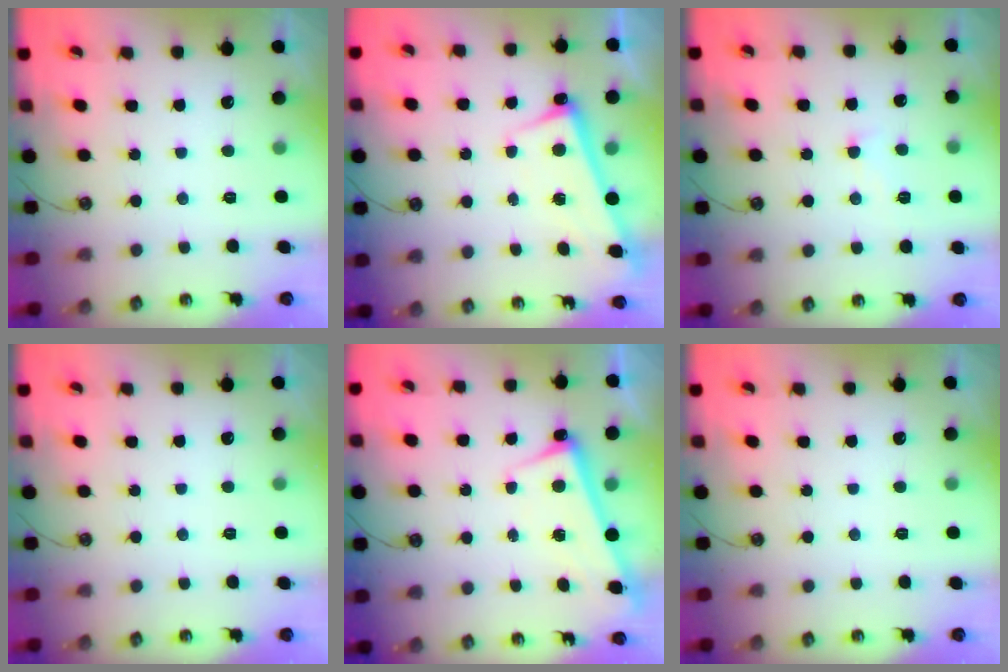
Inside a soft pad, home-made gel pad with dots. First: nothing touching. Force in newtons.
{"total": 2.7, "press": 2.6, "slide": 0.5}
{"total": 2.6, "press": 2.6, "slide": 0.5}
{"total": 0.0}
{"total": 2.4, "press": 2.3, "slide": 0.7}
{"total": 0.0}